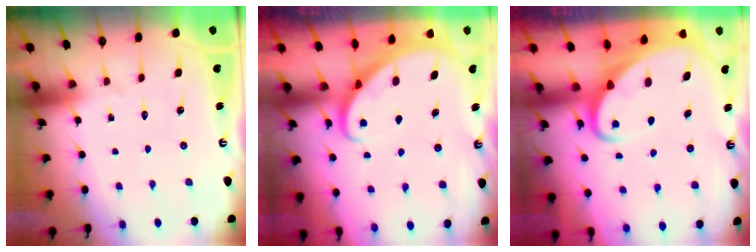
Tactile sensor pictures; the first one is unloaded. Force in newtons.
{"total": 2.8, "press": 2.8, "slide": 0.2}
{"total": 3.0, "press": 3.0, "slide": 0.4}